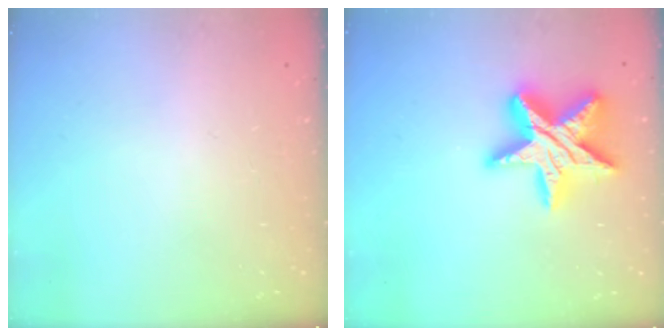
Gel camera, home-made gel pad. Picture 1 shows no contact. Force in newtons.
{"total": 19.7, "press": 19.7, "slide": 1.7}